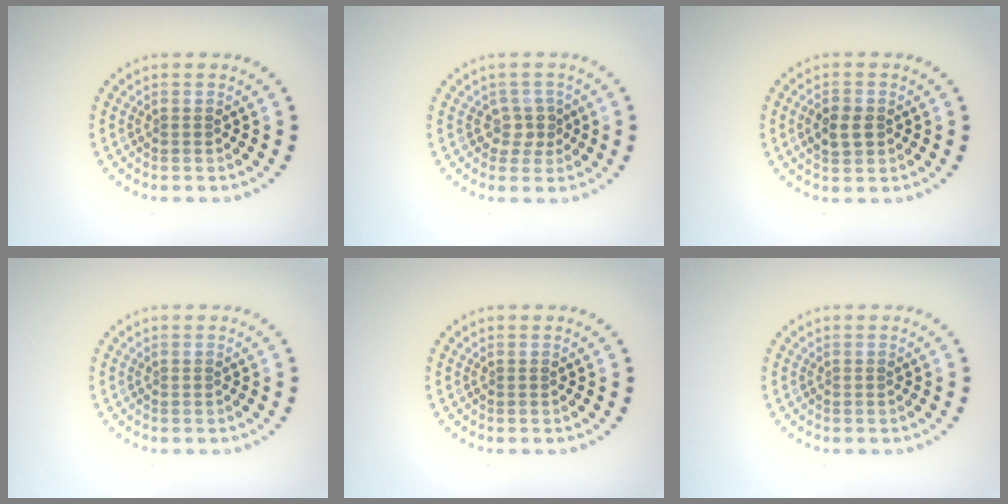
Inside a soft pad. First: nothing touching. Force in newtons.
{"total": 2.0, "press": 1.5, "slide": 1.3}
{"total": 2.6, "press": 2.6, "slide": 0.1}
{"total": 0.0}
{"total": 0.0}
{"total": 0.0}